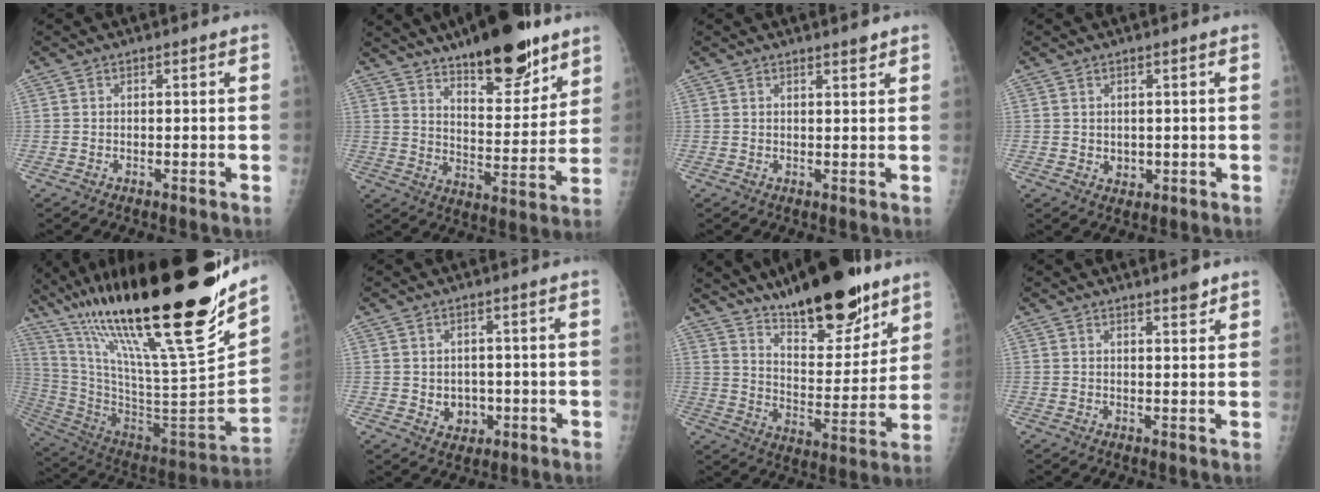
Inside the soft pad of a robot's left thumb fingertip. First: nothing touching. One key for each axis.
{"total": 18.8, "fx": 13.1, "fy": 6.3, "fz": 11.9, "tx": -0.141, "ty": -0.076, "tz": 0.207}
{"total": 1.7, "fx": 1.5, "fy": 0.2, "fz": 0.9, "tx": -0.009, "ty": -0.012, "tz": 0.022}
{"total": 2.2, "fx": 0.4, "fy": 1.6, "fz": 1.3, "tx": -0.011, "ty": -0.006, "tz": 0.013}
{"total": 38.2, "fx": 25.0, "fy": 5.8, "fz": 28.3, "tx": -0.453, "ty": -0.100, "tz": 0.425}
{"total": 4.1, "fx": -0.4, "fy": 3.5, "fz": 2.0, "tx": -0.008, "ty": 0.001, "tz": 0.004}
{"total": 20.5, "fx": 15.0, "fy": 6.7, "fz": 12.4, "tx": -0.146, "ty": -0.091, "tz": 0.242}
{"total": 2.6, "fx": 2.1, "fy": 0.4, "fz": 1.5, "tx": -0.015, "ty": -0.015, "tz": 0.030}